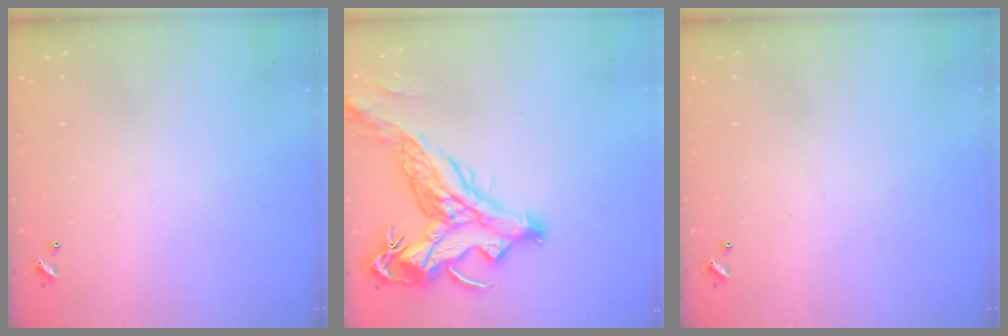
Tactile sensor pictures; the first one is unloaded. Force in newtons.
{"total": 9.2, "press": 8.8, "slide": 2.6}
{"total": 0.0}